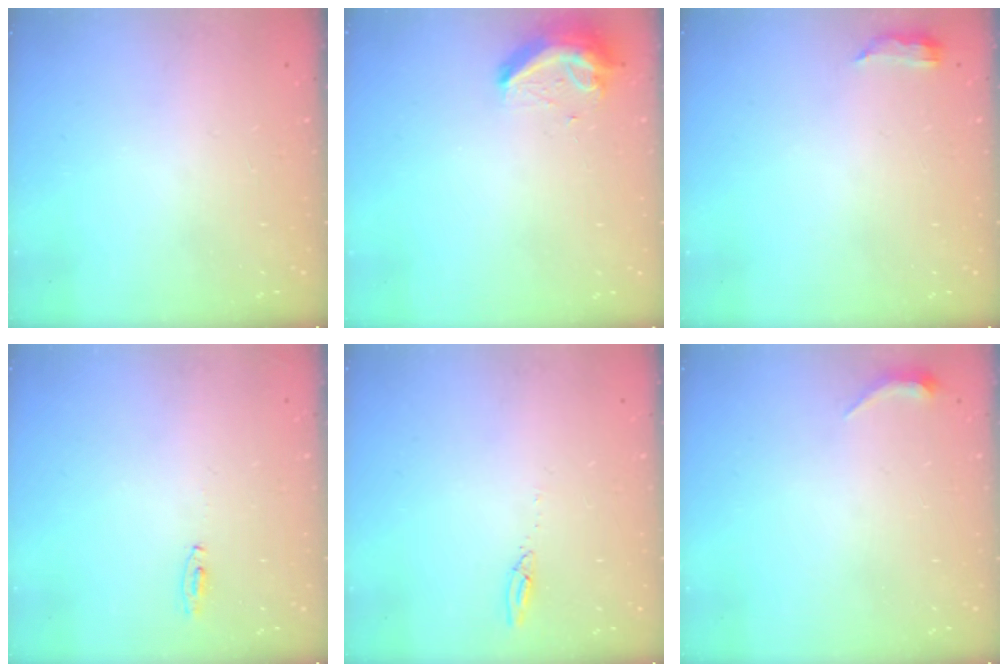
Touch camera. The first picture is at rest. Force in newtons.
{"total": 9.5, "press": 9.5, "slide": 0.6}
{"total": 5.1, "press": 4.8, "slide": 1.7}
{"total": 15.9, "press": 4.3, "slide": 15.3}
{"total": 2.7, "press": 2.7, "slide": 0.2}
{"total": 3.5, "press": 3.4, "slide": 0.7}